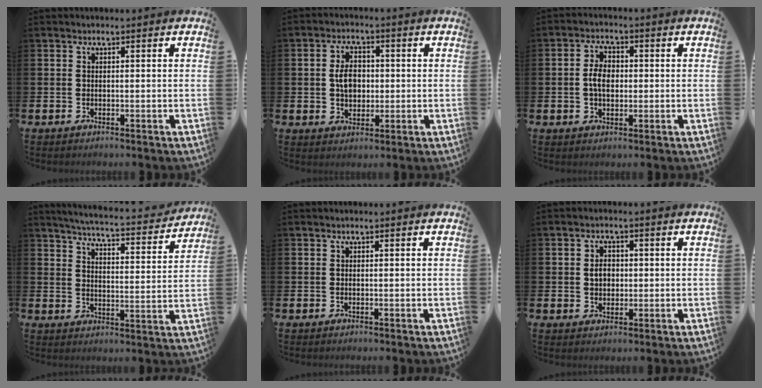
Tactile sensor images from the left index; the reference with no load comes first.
{"total": 4.5, "force": [0.3, 3.2, 3.1], "torque": [-0.053, 0.009, 0.000]}
{"total": 3.9, "force": [0.1, 2.6, 3.0], "torque": [-0.045, 0.006, -0.004]}
{"total": 5.1, "force": [4.9, 0.2, 1.4], "torque": [-0.040, -0.041, 0.078]}
{"total": 0.0}
{"total": 2.7, "force": [0.2, 2.2, 1.6], "torque": [-0.012, 0.001, -0.004]}